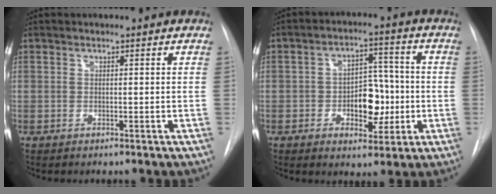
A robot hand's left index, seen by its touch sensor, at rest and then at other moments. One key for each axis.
{"total": 8.2, "fx": -1.5, "fy": 4.7, "fz": 6.6, "tx": -0.093, "ty": 0.019, "tz": -0.018}